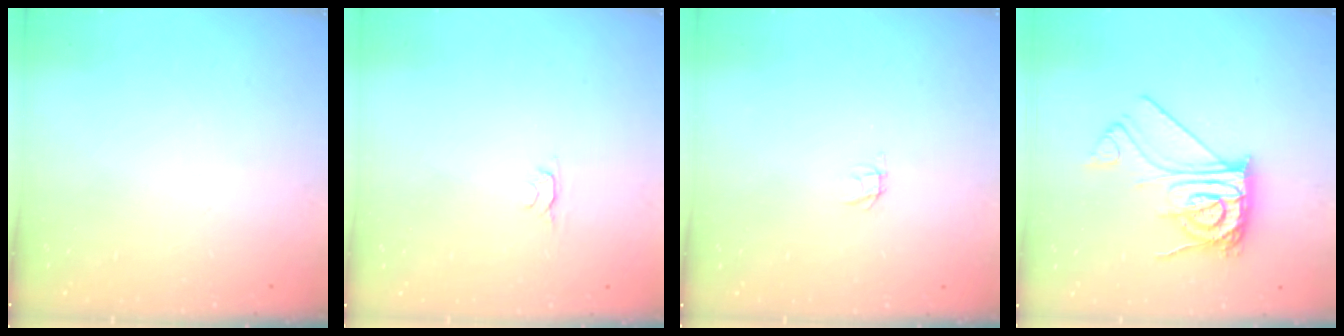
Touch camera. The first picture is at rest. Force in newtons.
{"total": 2.4, "press": 2.3, "slide": 0.5}
{"total": 1.8, "press": 1.8, "slide": 0.1}
{"total": 11.8, "press": 11.8, "slide": 1.2}